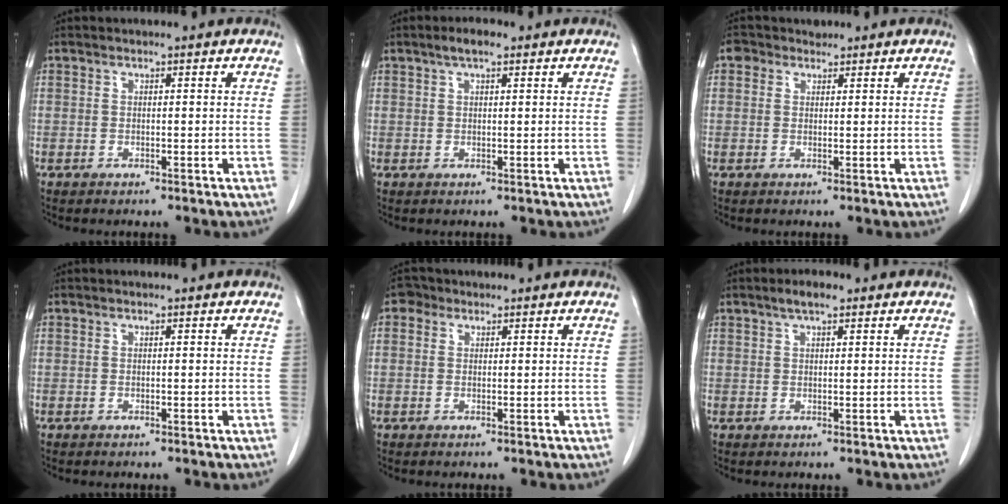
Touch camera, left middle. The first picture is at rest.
{"total": 2.8, "force": [1.8, 0.8, 2.0], "torque": [-0.038, 0.009, 0.030]}
{"total": 2.1, "force": [1.4, 1.6, 0.3], "torque": [-0.008, 0.014, 0.021]}
{"total": 0.0}
{"total": 1.8, "force": [0.9, 1.4, 0.5], "torque": [-0.008, 0.005, 0.010]}
{"total": 2.8, "force": [1.9, 0.7, 1.9], "torque": [-0.037, 0.007, 0.032]}